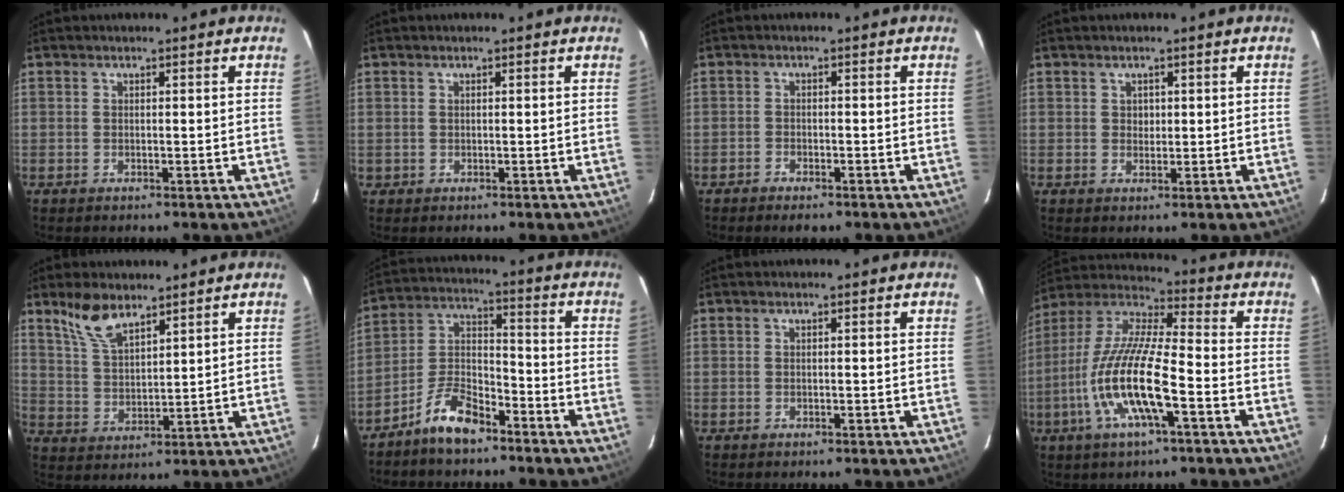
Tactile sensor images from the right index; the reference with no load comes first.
{"total": 0.7, "force": [0.1, 0.7, -0.1], "torque": [0.004, 0.004, 0.001]}
{"total": 2.6, "force": [-2.0, 1.0, 1.2], "torque": [-0.035, -0.002, -0.038]}
{"total": 1.5, "force": [0.5, 1.3, 0.3], "torque": [-0.001, 0.005, 0.008]}
{"total": 7.8, "force": [5.9, 2.9, 4.2], "torque": [-0.082, 0.011, 0.123]}
{"total": 9.4, "force": [-7.0, 3.6, 5.2], "torque": [-0.115, 0.024, -0.132]}
{"total": 0.0}
{"total": 16.4, "force": [-5.8, 3.4, 15.0], "torque": [-0.303, -0.011, -0.121]}